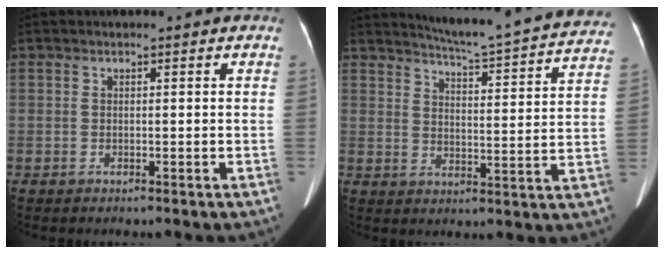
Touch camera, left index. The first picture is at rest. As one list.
[{"total": 21.6, "force": [20.2, 1.0, 7.6], "torque": [-0.109, -0.057, 0.244]}]